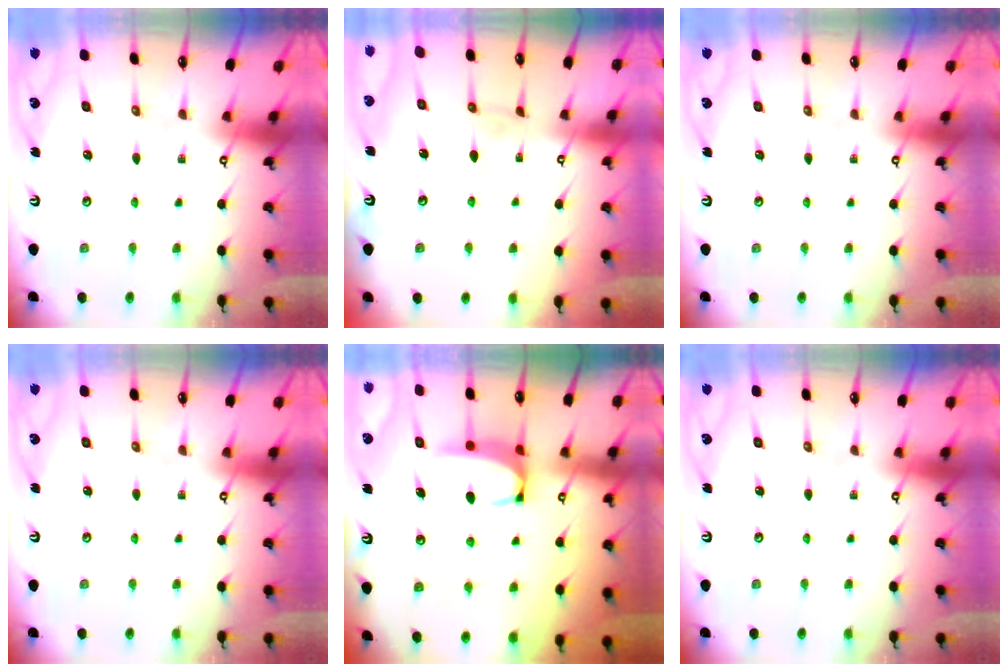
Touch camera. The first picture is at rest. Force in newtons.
{"total": 1.8, "press": 1.8, "slide": 0.2}
{"total": 0.0}
{"total": 0.0}
{"total": 2.0, "press": 2.0, "slide": 0.3}
{"total": 0.0}